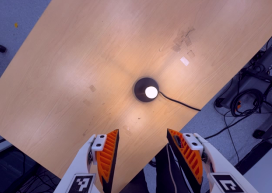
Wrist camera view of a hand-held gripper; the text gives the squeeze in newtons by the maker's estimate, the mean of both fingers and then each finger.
{"total": 0.0}